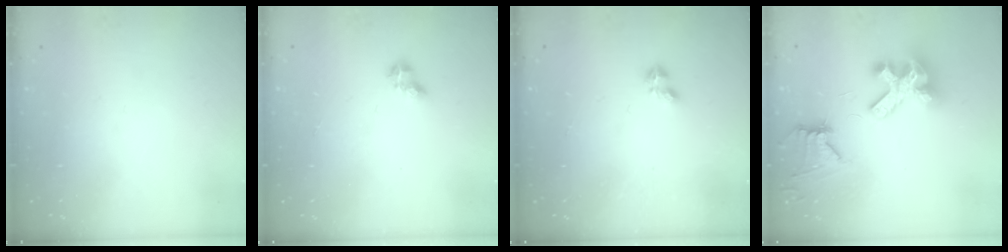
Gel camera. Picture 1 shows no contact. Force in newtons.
{"total": 2.9, "press": 2.9, "slide": 0.3}
{"total": 2.2, "press": 2.2, "slide": 0.4}
{"total": 11.8, "press": 11.7, "slide": 1.4}